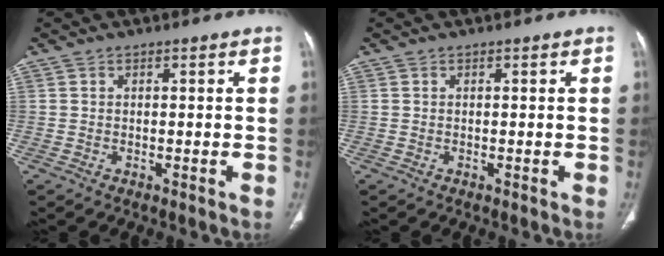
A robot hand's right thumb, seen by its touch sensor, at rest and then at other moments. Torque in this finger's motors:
{"motor_torque": [0.00, 0.00, -0.05, 0.05, 0.00]}